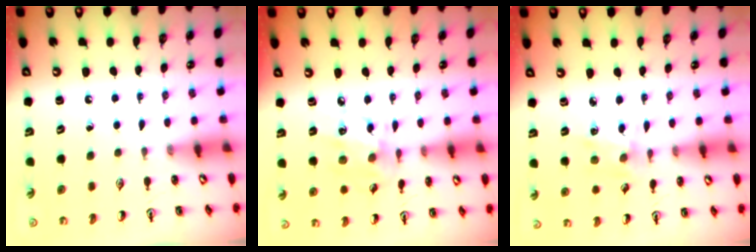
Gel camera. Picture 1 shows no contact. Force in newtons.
{"total": 9.1, "press": 9.0, "slide": 0.6}
{"total": 2.5, "press": 2.5, "slide": 0.4}